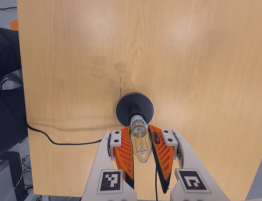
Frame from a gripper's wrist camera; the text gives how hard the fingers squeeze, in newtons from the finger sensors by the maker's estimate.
{"total": 21.4, "left": 22.8, "right": 20.0}